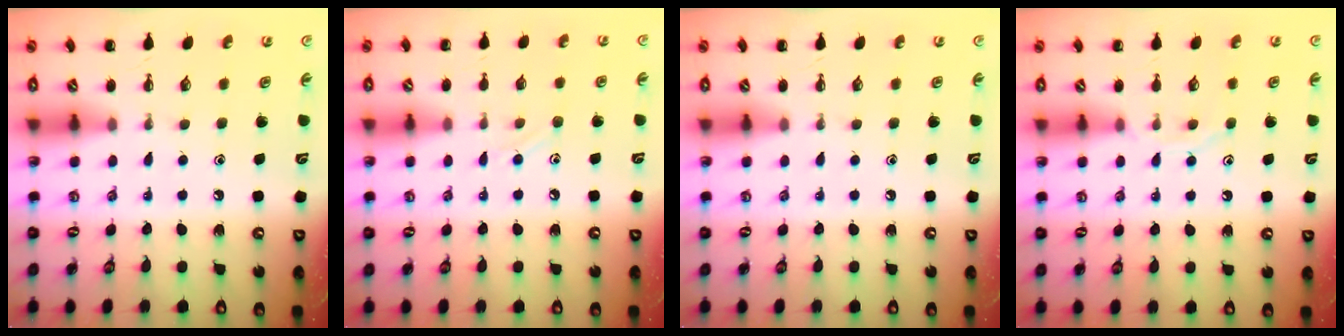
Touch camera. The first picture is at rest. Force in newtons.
{"total": 5.6, "press": 5.3, "slide": 1.7}
{"total": 0.0}
{"total": 7.5, "press": 7.4, "slide": 0.7}